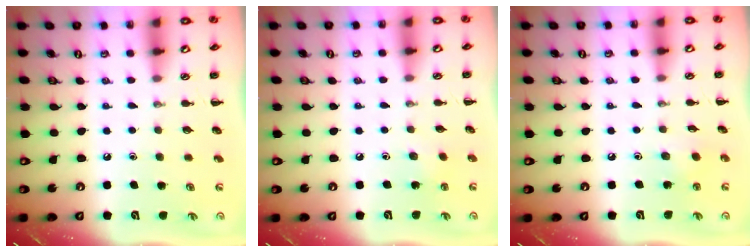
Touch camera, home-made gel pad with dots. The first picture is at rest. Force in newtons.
{"total": 2.2, "press": 2.0, "slide": 0.8}
{"total": 2.7, "press": 2.6, "slide": 0.6}